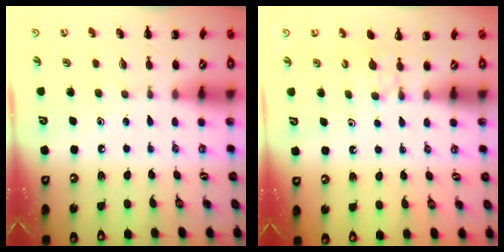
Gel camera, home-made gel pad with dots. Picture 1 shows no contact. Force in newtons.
{"total": 3.7, "press": 3.5, "slide": 1.2}